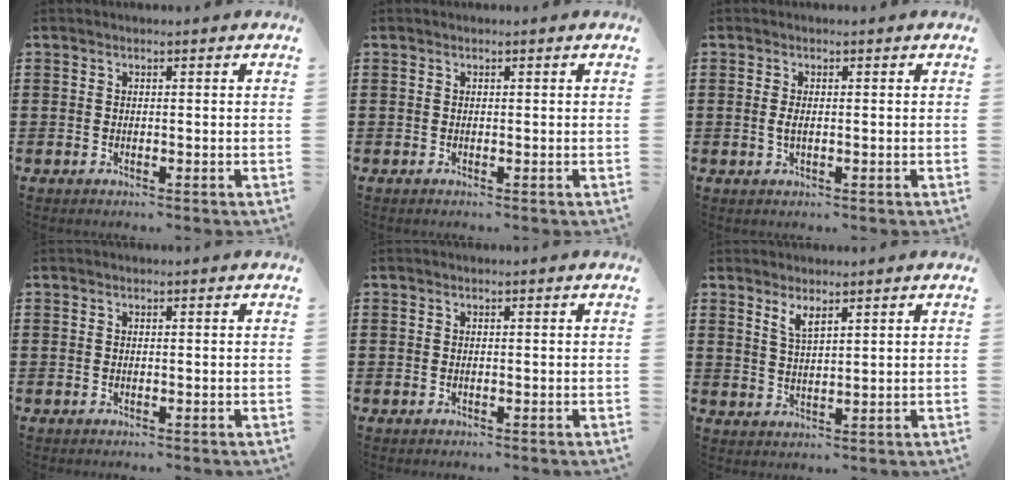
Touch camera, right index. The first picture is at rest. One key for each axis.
{"total": 0.0}
{"total": 1.5, "fx": 0.0, "fy": 0.4, "fz": 1.5, "tx": -0.037, "ty": -0.004, "tz": -0.003}
{"total": 0.0}
{"total": 0.0}
{"total": 2.8, "fx": 2.0, "fy": 0.8, "fz": 1.8, "tx": -0.040, "ty": 0.003, "tz": 0.037}